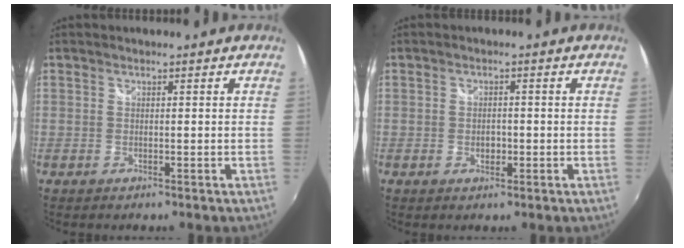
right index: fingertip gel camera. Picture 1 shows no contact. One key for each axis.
{"total": 2.0, "fx": -0.6, "fy": 1.5, "fz": 1.2, "tx": -0.019, "ty": 0.001, "tz": -0.009}